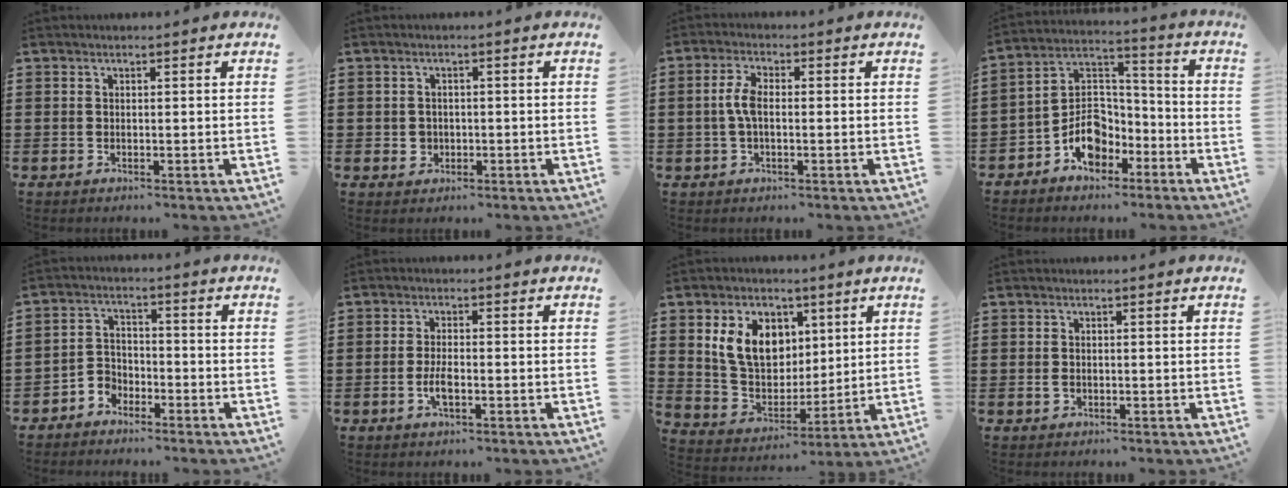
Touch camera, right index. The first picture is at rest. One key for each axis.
{"total": 1.8, "fx": -0.4, "fy": 1.7, "fz": 0.5, "tx": -0.016, "ty": 0.005, "tz": -0.010}
{"total": 4.0, "fx": -0.2, "fy": 1.7, "fz": 3.6, "tx": -0.084, "ty": 0.000, "tz": -0.009}
{"total": 8.7, "fx": -4.7, "fy": 6.0, "fz": 4.1, "tx": -0.098, "ty": 0.013, "tz": -0.093}
{"total": 3.4, "fx": -2.8, "fy": 1.8, "fz": 0.2, "tx": -0.015, "ty": 0.007, "tz": -0.061}
{"total": 3.2, "fx": -1.1, "fy": 1.1, "fz": 2.8, "tx": -0.065, "ty": -0.003, "tz": -0.024}
{"total": 9.6, "fx": 3.4, "fy": 7.1, "fz": 5.4, "tx": -0.134, "ty": 0.017, "tz": 0.063}
{"total": 1.2, "fx": -0.4, "fy": 0.8, "fz": 0.7, "tx": -0.024, "ty": -0.002, "tz": -0.010}